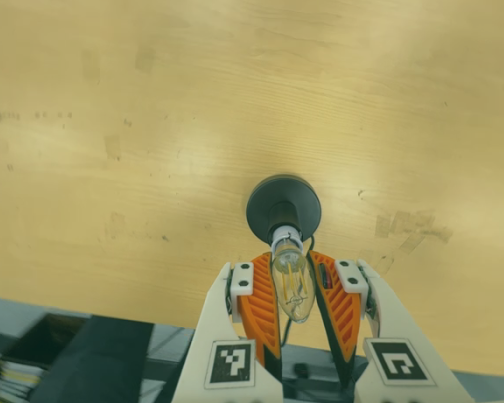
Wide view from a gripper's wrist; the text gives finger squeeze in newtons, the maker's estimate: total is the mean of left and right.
{"total": 13.3, "left": 13.0, "right": 13.7}